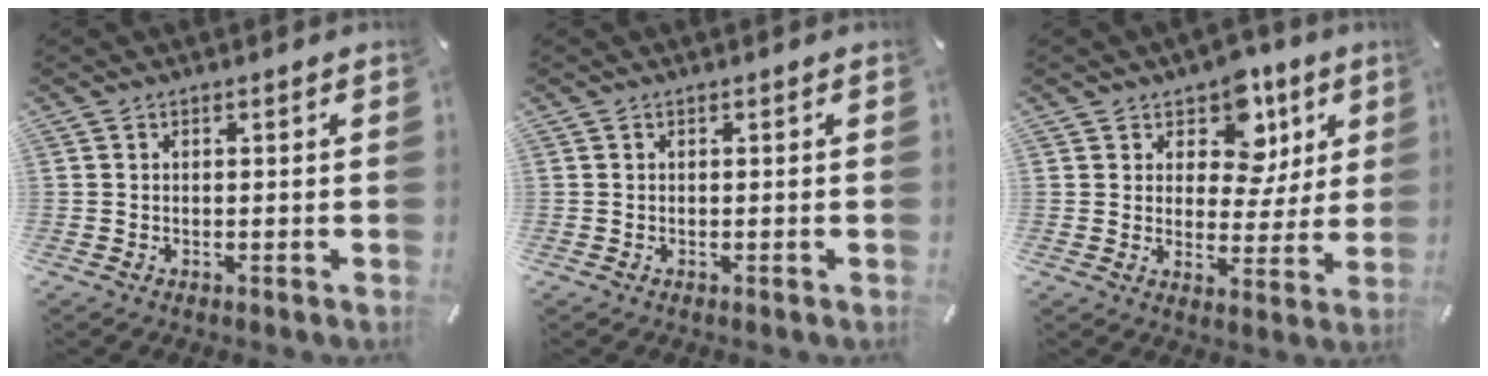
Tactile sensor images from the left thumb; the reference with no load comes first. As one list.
[{"total": 0.0}, {"total": 11.3, "force": [5.9, 7.9, 5.6], "torque": [-0.078, -0.037, 0.104]}]